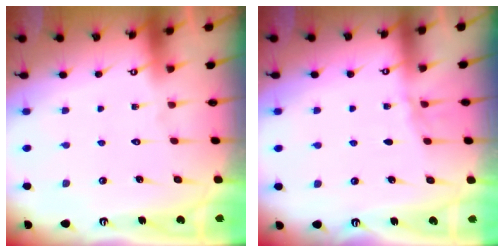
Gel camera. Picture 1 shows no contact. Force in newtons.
{"total": 3.6, "press": 3.6, "slide": 0.5}